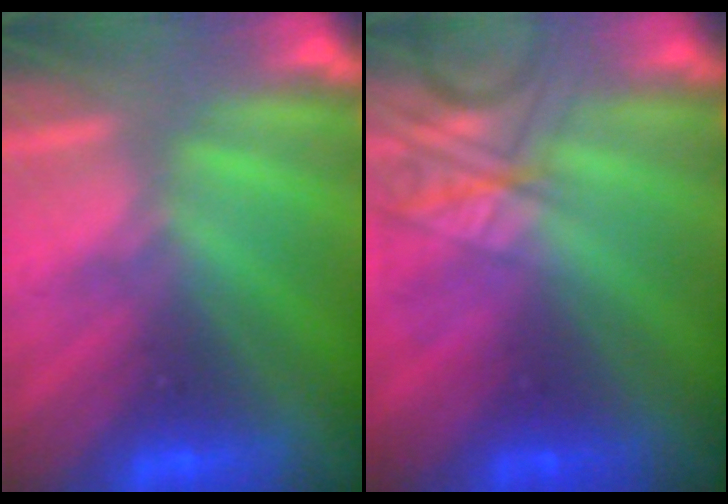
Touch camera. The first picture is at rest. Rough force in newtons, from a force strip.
{"total": 2.4}